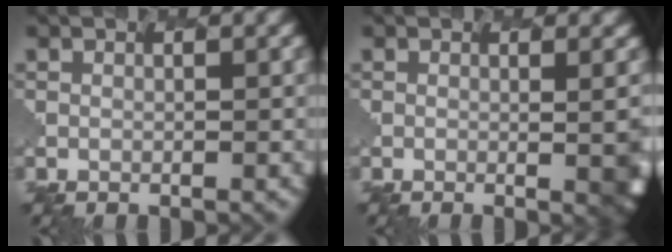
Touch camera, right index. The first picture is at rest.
{"total": 2.4, "force": [0.0, 0.4, 2.4], "torque": [-0.019, 0.004, -0.006]}